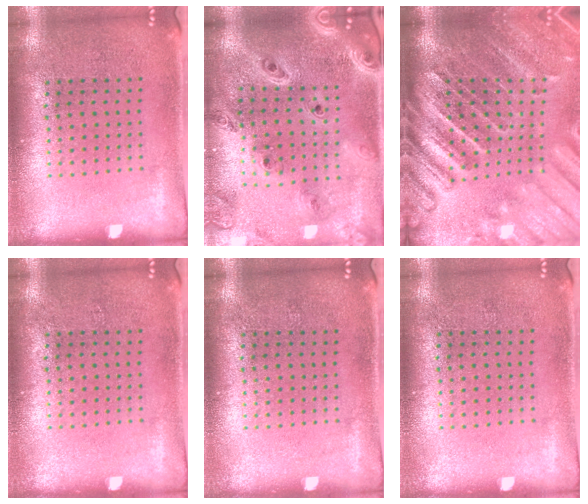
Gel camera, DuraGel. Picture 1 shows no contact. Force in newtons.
{"total": 2.2, "press": 2.1, "slide": 0.8}
{"total": 4.2, "press": 3.5, "slide": 2.3}
{"total": 0.0}
{"total": 0.0}
{"total": 0.0}